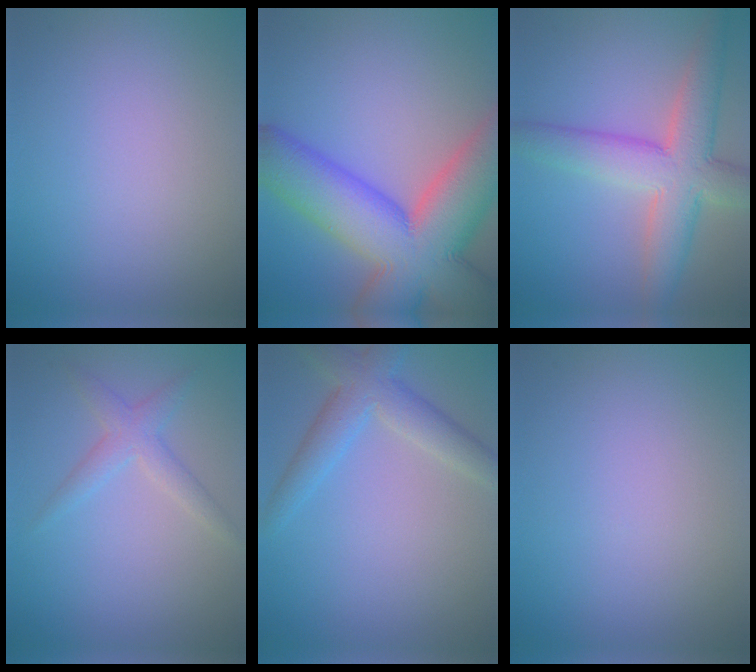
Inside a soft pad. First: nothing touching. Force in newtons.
{"total": 15.6, "press": 15.6, "slide": 0.9}
{"total": 7.4, "press": 7.4, "slide": 0.7}
{"total": 2.4, "press": 2.4, "slide": 0.0}
{"total": 4.2, "press": 4.2, "slide": 0.2}
{"total": 0.0}